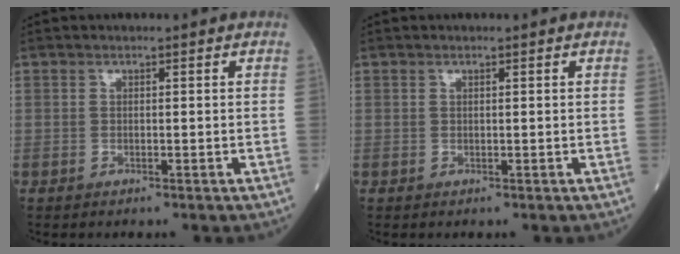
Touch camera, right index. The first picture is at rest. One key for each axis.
{"total": 0.0}